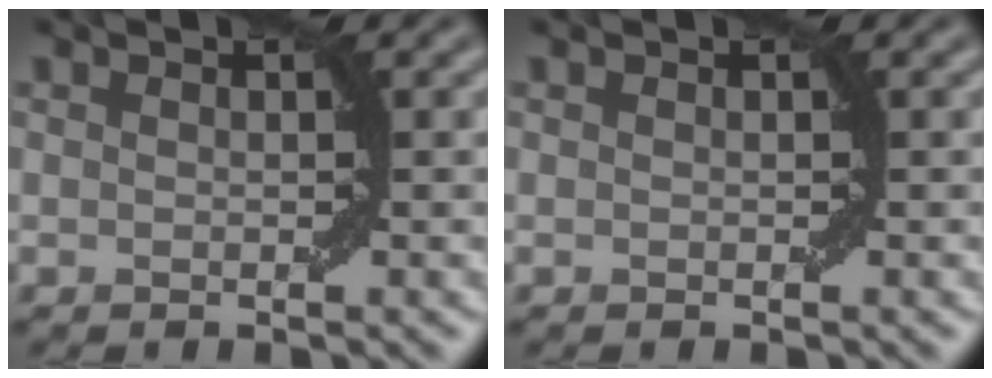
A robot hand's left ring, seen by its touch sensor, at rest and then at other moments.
{"total": 0.0}